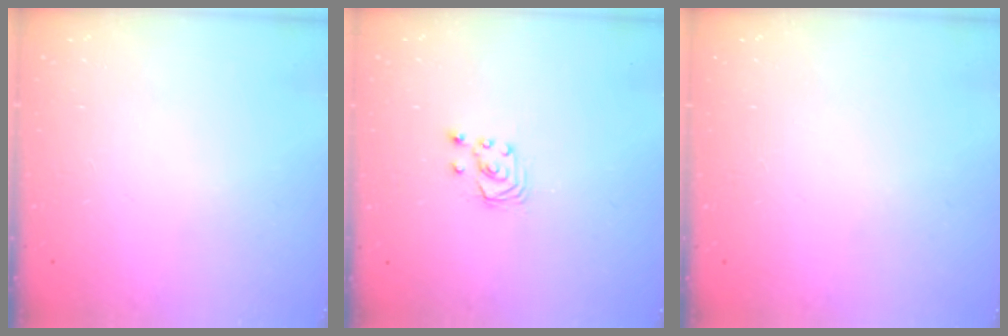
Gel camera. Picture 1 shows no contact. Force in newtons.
{"total": 3.0, "press": 3.0, "slide": 0.3}
{"total": 0.0}